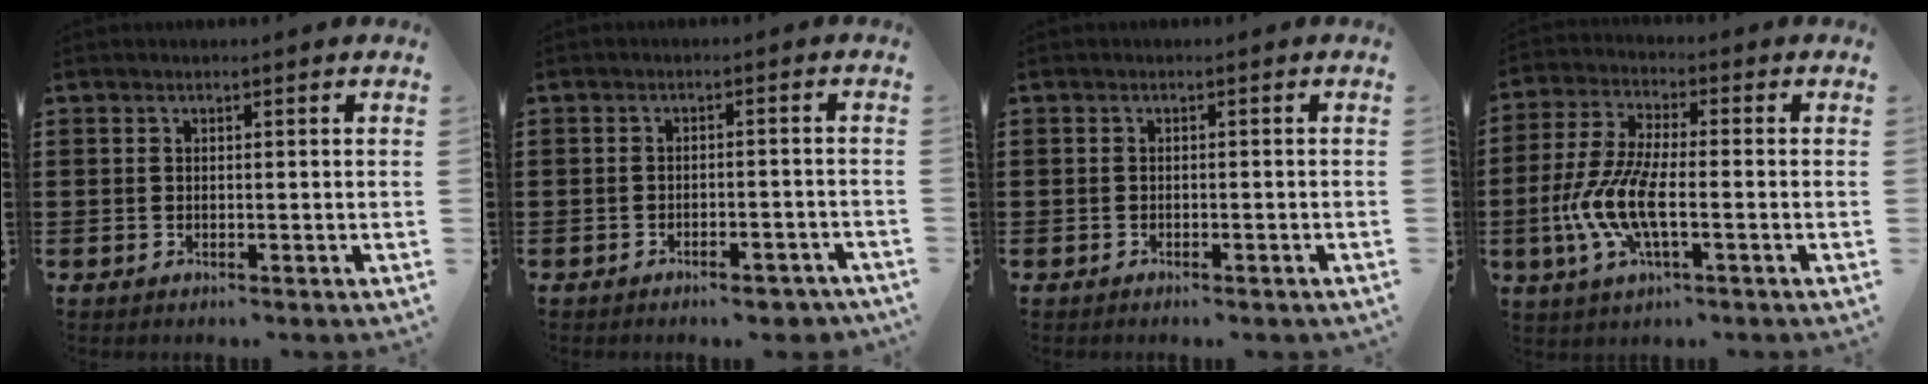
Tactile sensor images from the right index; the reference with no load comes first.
{"total": 3.1, "force": [-2.8, 0.5, 1.2], "torque": [-0.020, 0.002, -0.054]}
{"total": 0.7, "force": [-0.6, 0.1, 0.3], "torque": [-0.009, -0.003, -0.012]}
{"total": 9.1, "force": [-2.8, 3.3, 8.0], "torque": [-0.192, -0.014, -0.058]}